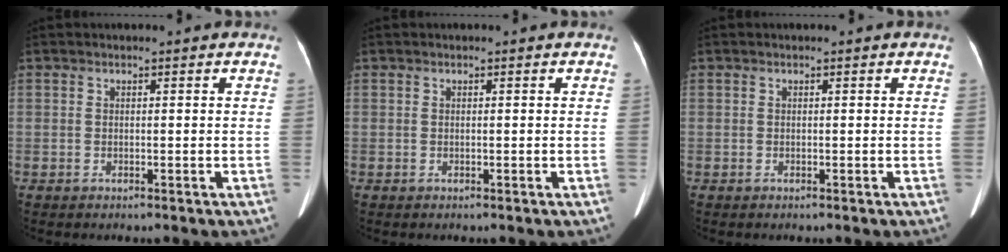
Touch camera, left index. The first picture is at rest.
{"total": 0.0}
{"total": 0.0}